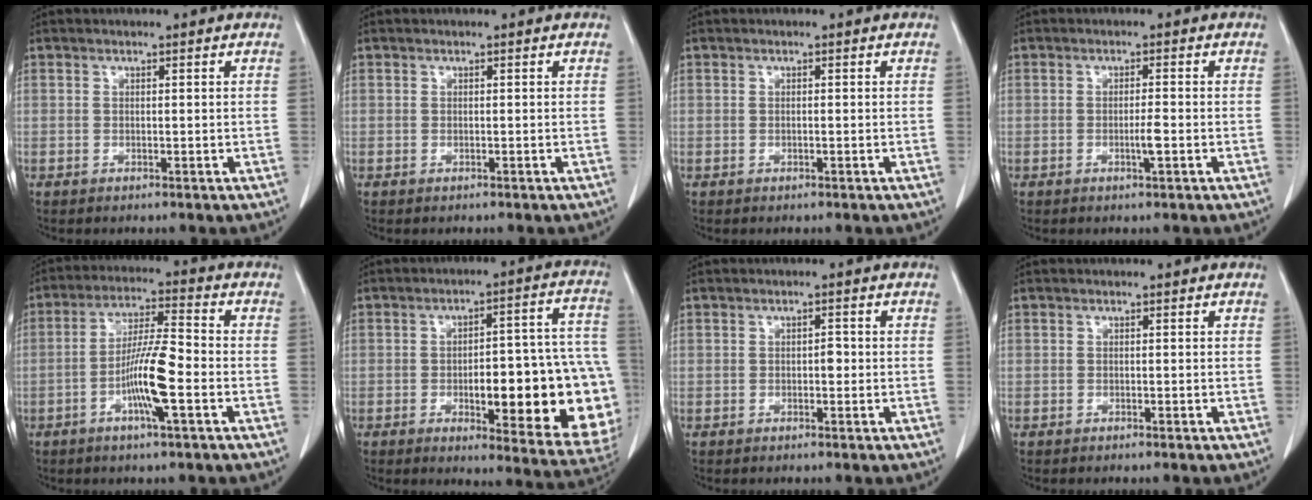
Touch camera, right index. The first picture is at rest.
{"total": 0.0}
{"total": 0.0}
{"total": 2.1, "force": [-0.7, 0.0, 2.0], "torque": [-0.037, -0.002, -0.011]}
{"total": 9.4, "force": [-3.1, 0.5, 8.9], "torque": [-0.171, 0.001, -0.060]}
{"total": 22.5, "force": [-4.7, 5.3, 21.3], "torque": [-0.192, 0.028, -0.039]}
{"total": 1.2, "force": [-0.2, 0.6, 1.0], "torque": [-0.012, 0.004, -0.004]}
{"total": 0.0}